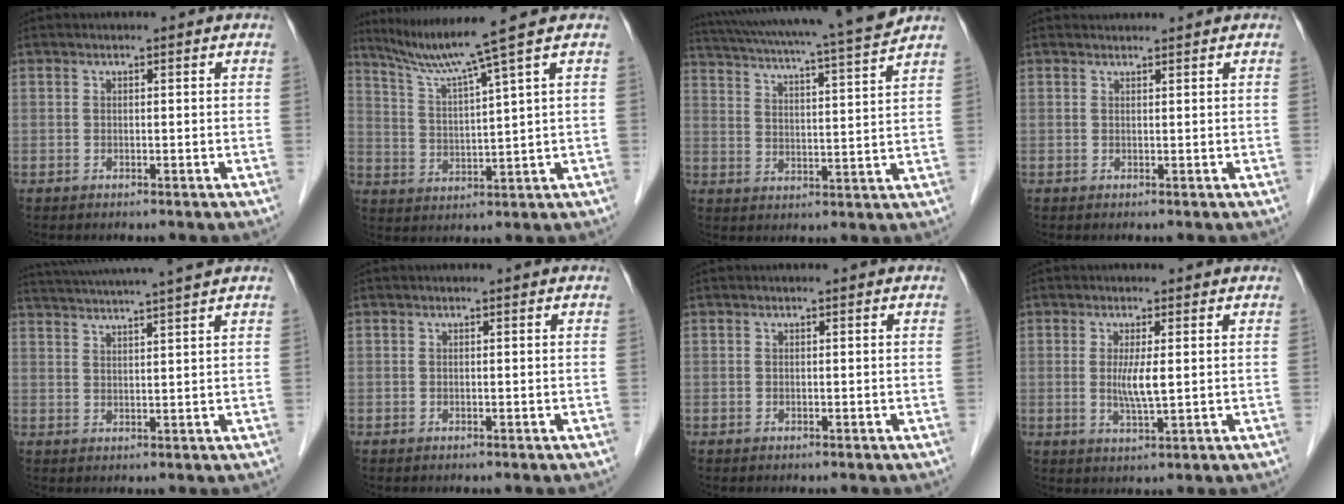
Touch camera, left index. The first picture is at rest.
{"total": 8.7, "force": [6.7, -3.0, 4.7], "torque": [-0.087, -0.009, 0.126]}
{"total": 16.4, "force": [14.5, -1.5, 7.6], "torque": [-0.141, -0.021, 0.209]}
{"total": 1.3, "force": [1.3, -0.1, -0.1], "torque": [-0.007, 0.011, 0.025]}
{"total": 12.6, "force": [11.2, -1.7, 5.4], "torque": [-0.099, 0.001, 0.159]}
{"total": 0.0}
{"total": 0.0}
{"total": 3.7, "force": [0.4, 0.2, 3.7], "torque": [-0.077, -0.009, 0.012]}